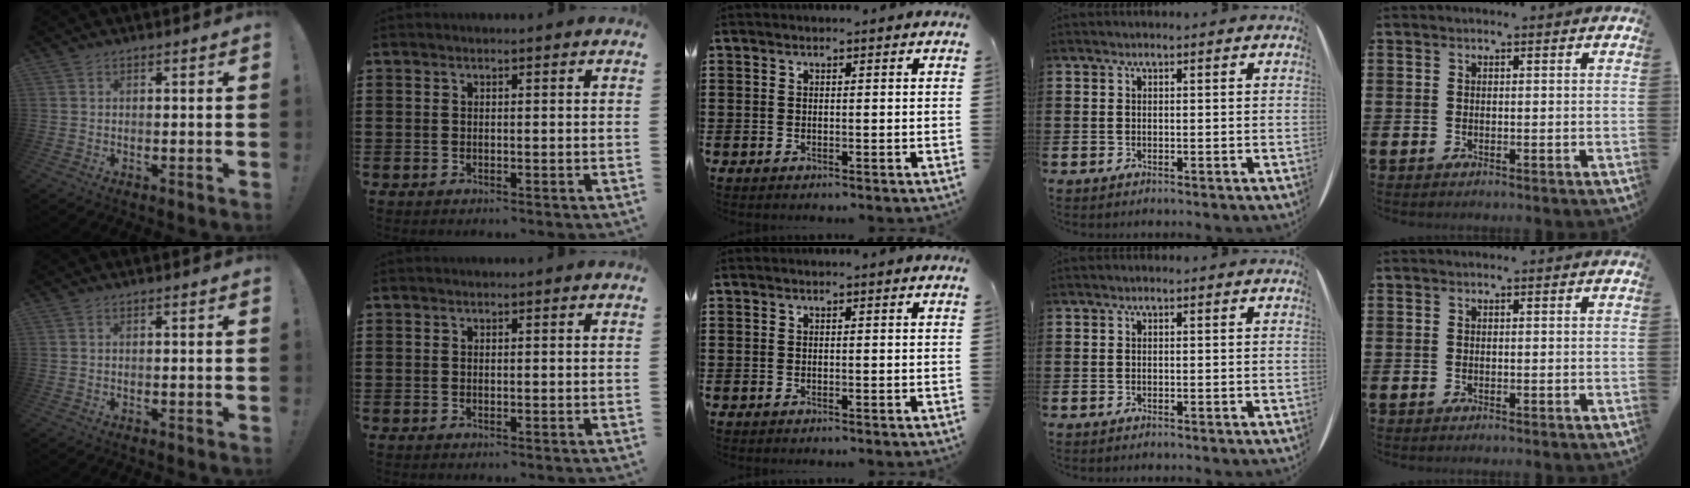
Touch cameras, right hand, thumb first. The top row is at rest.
{}